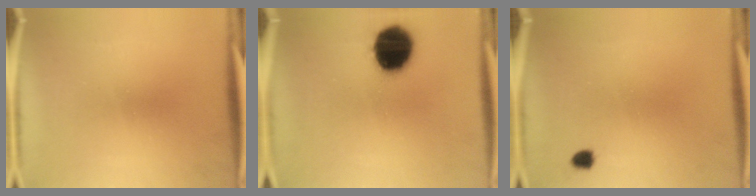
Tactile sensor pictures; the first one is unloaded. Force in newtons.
{"total": 16.8}
{"total": 1.4}